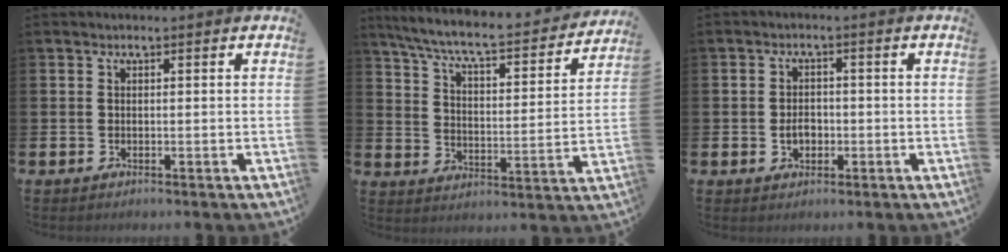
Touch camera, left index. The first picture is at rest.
{"total": 7.1, "force": [6.4, 1.0, 2.9], "torque": [-0.089, -0.047, 0.104]}
{"total": 2.6, "force": [-0.6, 2.0, 1.7], "torque": [-0.012, -0.004, -0.018]}